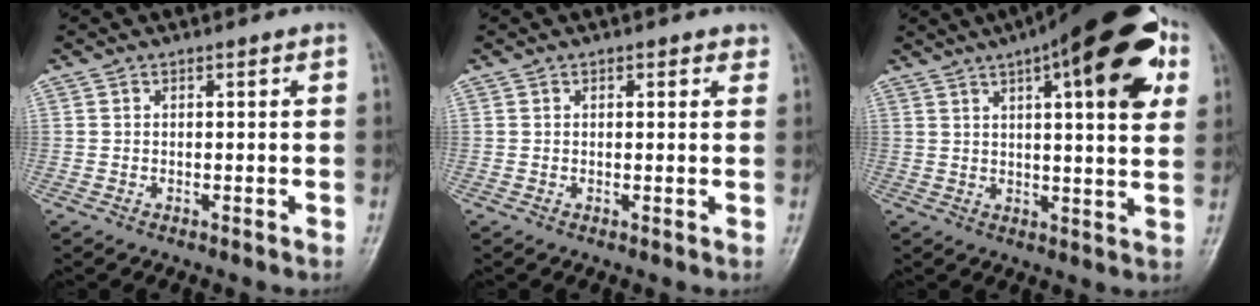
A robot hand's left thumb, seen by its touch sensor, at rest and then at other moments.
{"total": 1.7, "force": [1.1, 0.9, 1.0], "torque": [0.000, -0.003, 0.009]}
{"total": 21.1, "force": [9.2, 6.2, 18.0], "torque": [-0.236, -0.001, 0.122]}